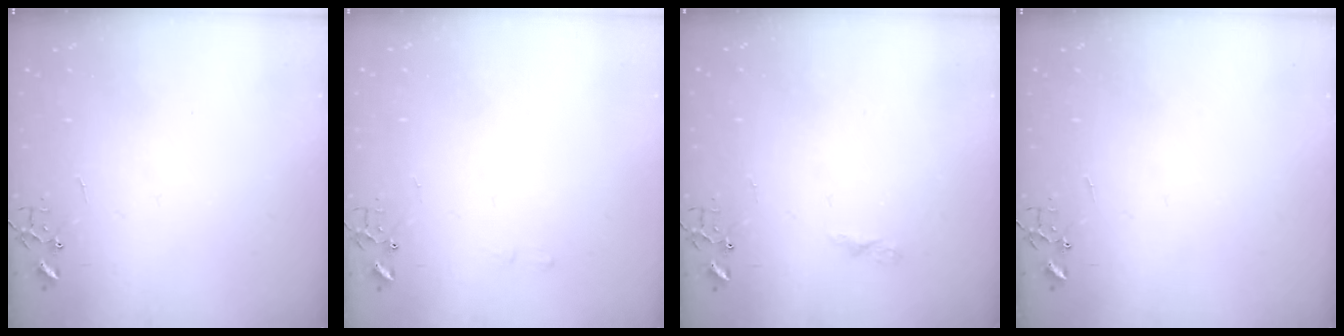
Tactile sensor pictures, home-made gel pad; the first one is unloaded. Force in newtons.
{"total": 4.5, "press": 4.5, "slide": 0.4}
{"total": 3.4, "press": 3.4, "slide": 0.5}
{"total": 0.0}